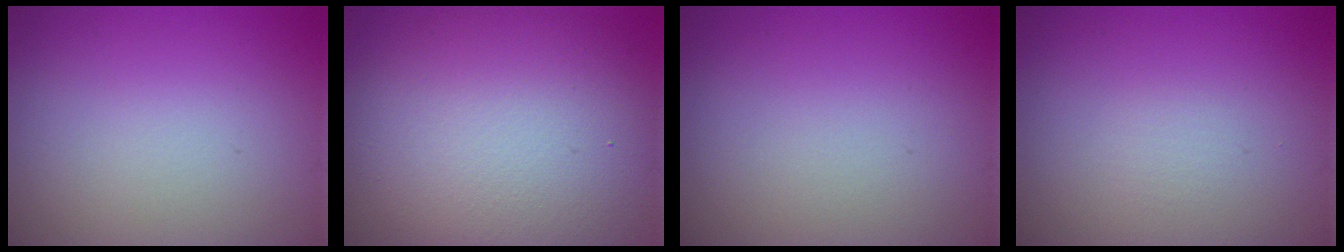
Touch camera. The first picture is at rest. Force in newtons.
{"total": 13.5, "press": 13.5, "slide": 0.5}
{"total": 0.0}
{"total": 0.5, "press": 0.5, "slide": 0.0}